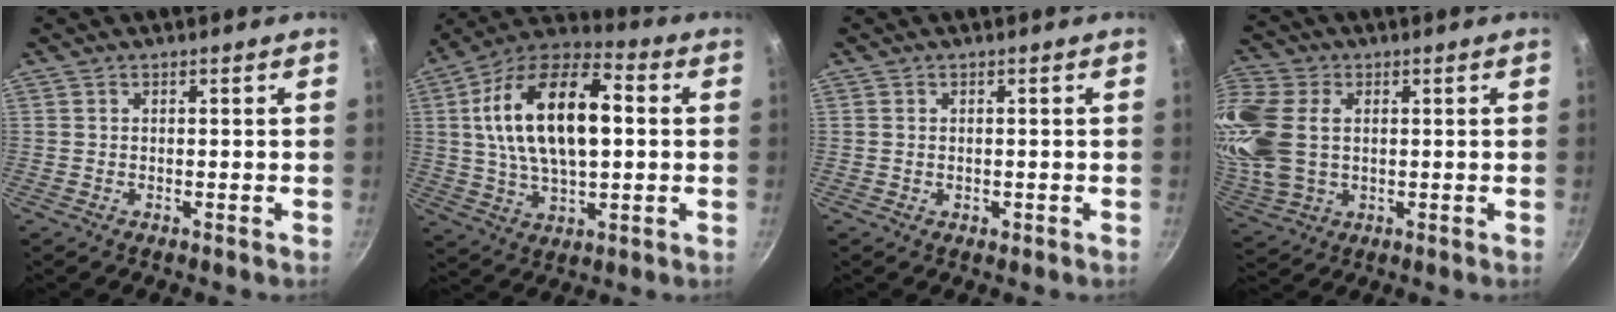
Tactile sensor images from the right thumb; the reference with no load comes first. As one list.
[{"total": 21.4, "force": [2.9, 10.8, 18.3], "torque": [-0.320, 0.021, 0.042]}, {"total": 1.0, "force": [-0.2, 0.8, 0.6], "torque": [-0.004, 0.002, 0.000]}, {"total": 20.0, "force": [2.4, 14.2, 14.0], "torque": [-0.369, 0.011, 0.057]}]